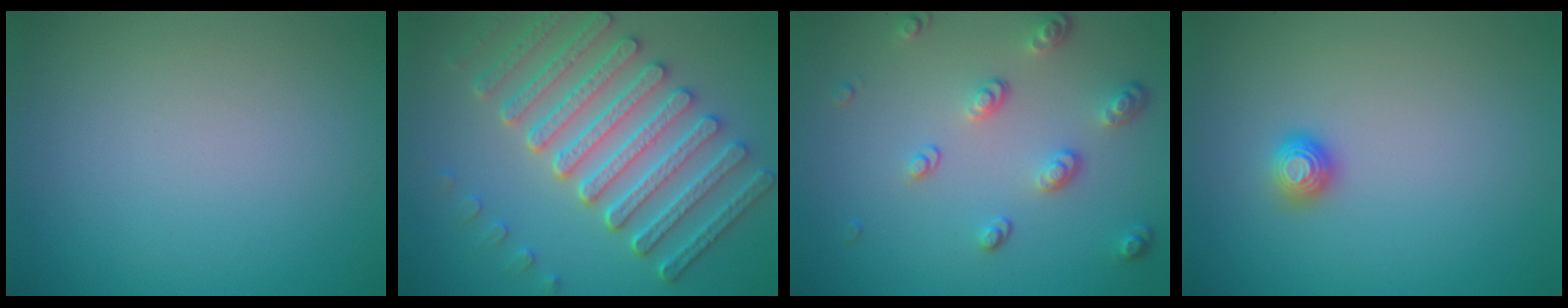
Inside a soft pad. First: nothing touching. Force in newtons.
{"total": 7.3, "press": 6.3, "slide": 3.6}
{"total": 3.3, "press": 2.5, "slide": 2.1}
{"total": 1.1, "press": 1.0, "slide": 0.3}